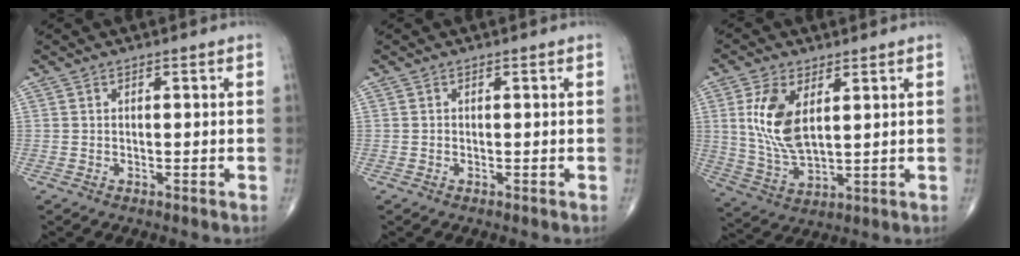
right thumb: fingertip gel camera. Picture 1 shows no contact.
{"total": 0.0}
{"total": 11.0, "force": [3.1, 5.5, 9.0], "torque": [-0.181, -0.015, 0.068]}